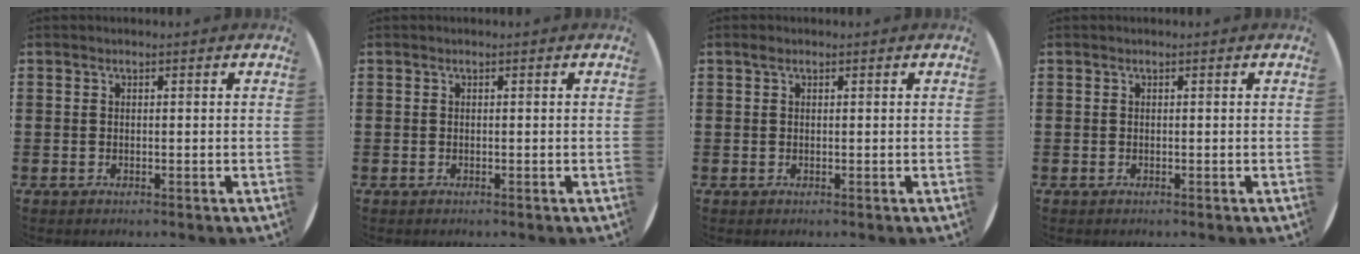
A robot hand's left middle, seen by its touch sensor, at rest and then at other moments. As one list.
[{"total": 0.0}, {"total": 0.6, "force": [0.4, 0.4, 0.3], "torque": [-0.007, 0.003, 0.007]}, {"total": 0.0}]